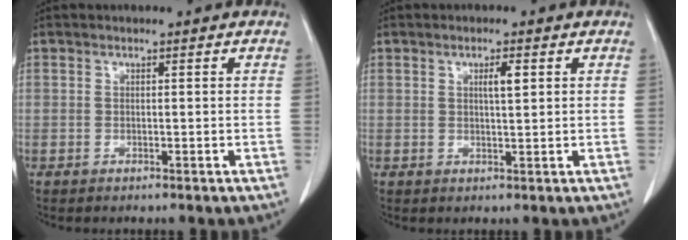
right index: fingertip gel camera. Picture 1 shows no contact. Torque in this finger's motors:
{"motor_torque": [0.01, 0.00, 0.01, 0.04]}